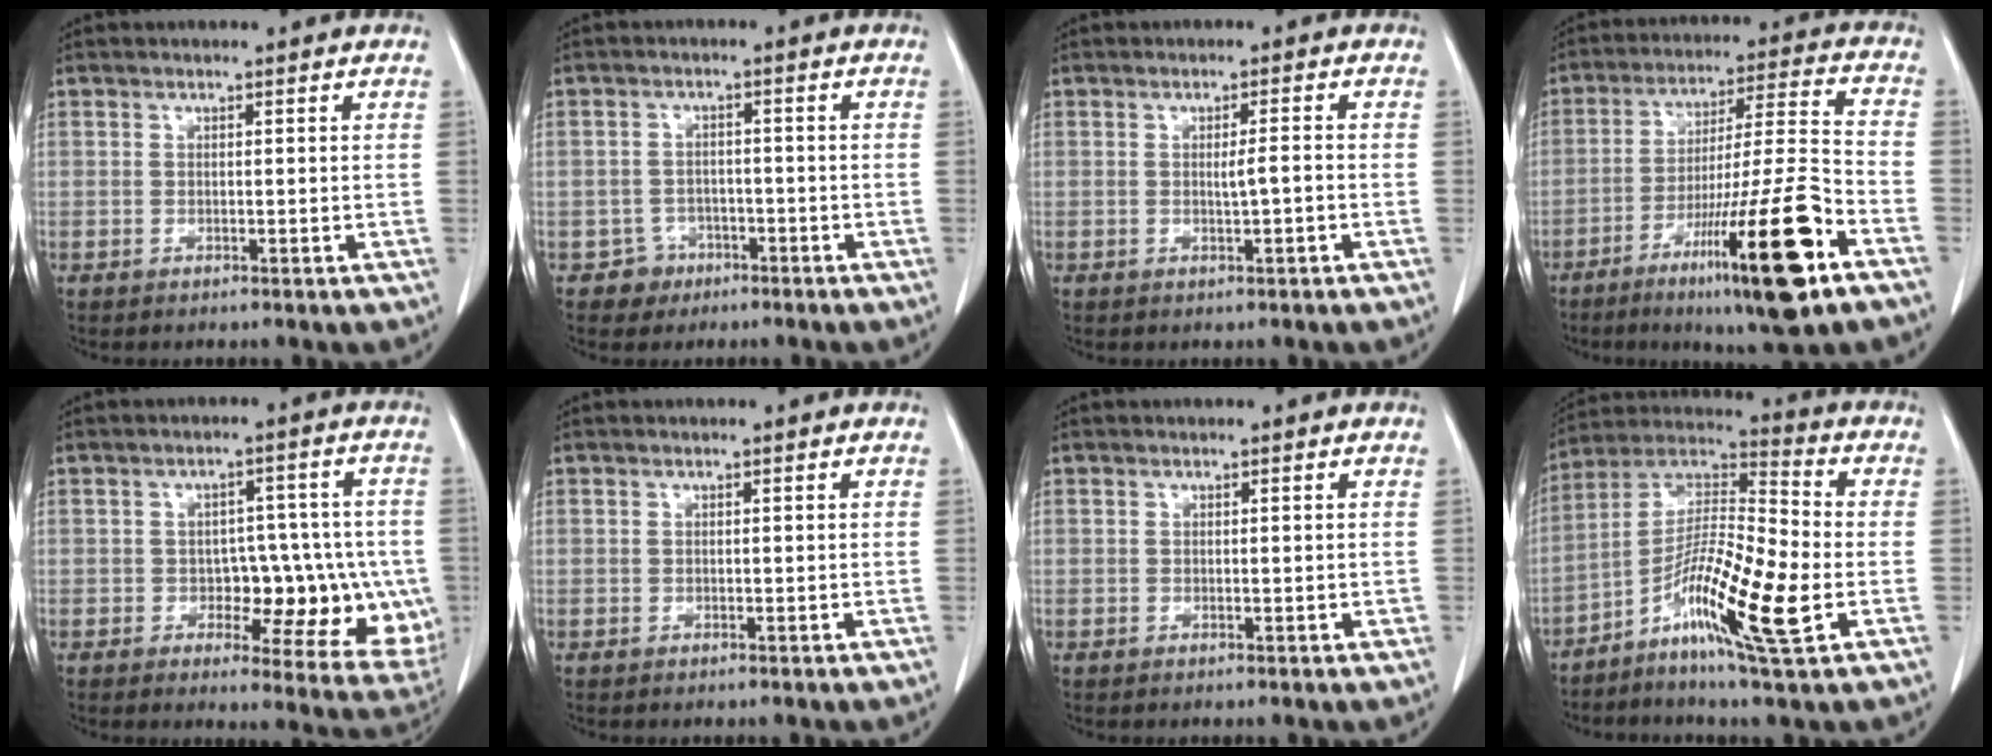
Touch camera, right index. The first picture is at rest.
{"total": 3.3, "force": [-1.8, 2.8, -0.3], "torque": [0.010, 0.015, -0.028]}
{"total": 2.2, "force": [-0.5, 0.0, 2.1], "torque": [-0.036, 0.000, -0.007]}
{"total": 20.1, "force": [-10.4, 0.5, 17.2], "torque": [-0.262, -0.028, -0.168]}
{"total": 13.5, "force": [-2.4, 6.3, 11.7], "torque": [-0.118, 0.014, -0.016]}
{"total": 0.0}
{"total": 0.6, "force": [-0.1, 0.2, 0.6], "torque": [-0.008, 0.000, 0.000]}
{"total": 15.7, "force": [-5.7, 1.1, 14.5], "torque": [-0.273, -0.005, -0.110]}